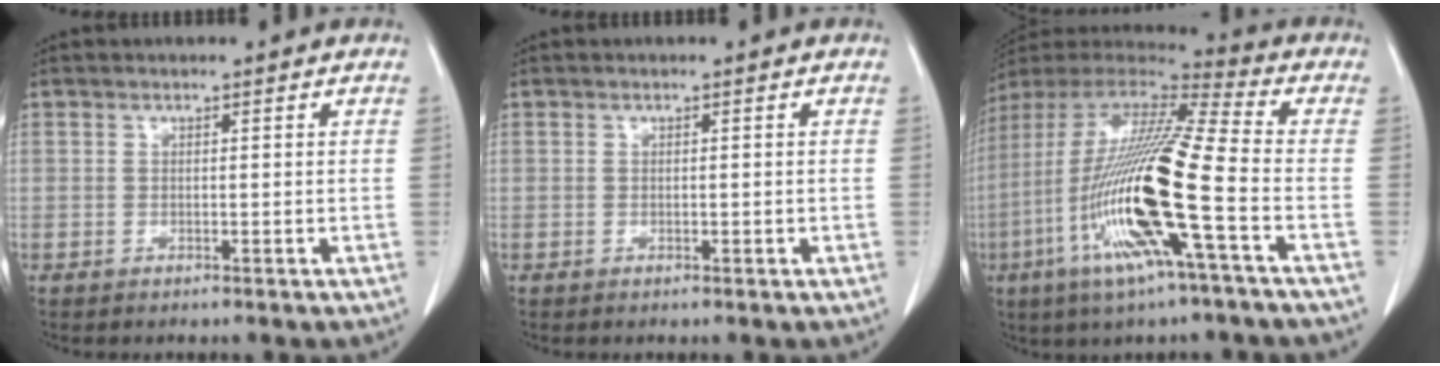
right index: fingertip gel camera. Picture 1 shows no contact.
{"total": 0.5, "force": [-0.2, 0.2, 0.4], "torque": [-0.009, 0.000, 0.000]}
{"total": 21.5, "force": [-6.4, 0.9, 20.5], "torque": [-0.435, -0.027, -0.130]}